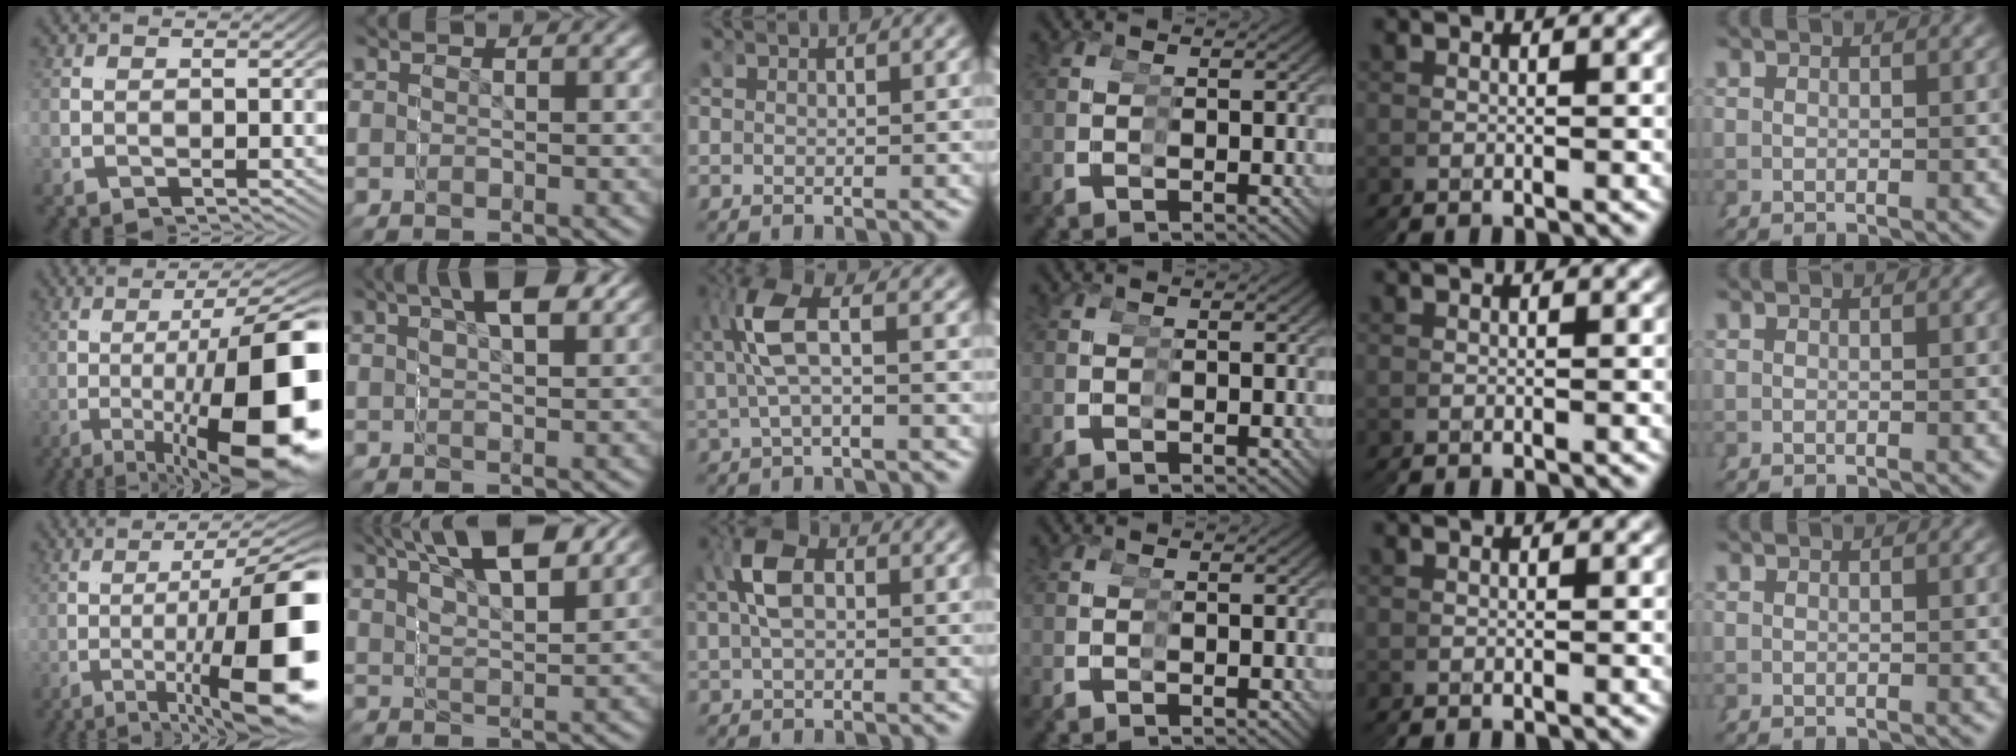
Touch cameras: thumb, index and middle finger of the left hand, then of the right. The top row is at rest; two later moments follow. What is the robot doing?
{"motion": "grasp_and_lifting", "object": "screwdriver"}